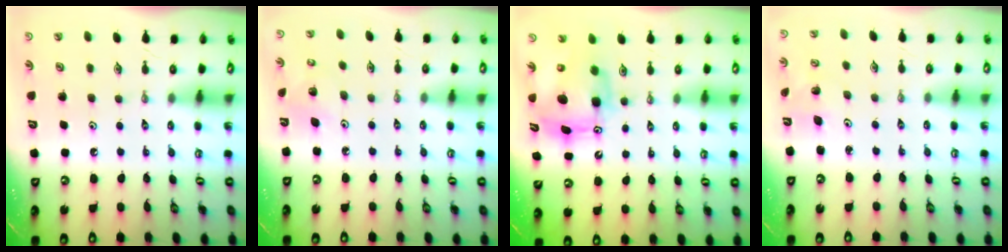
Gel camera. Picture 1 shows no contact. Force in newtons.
{"total": 2.9, "press": 2.9, "slide": 0.2}
{"total": 10.8, "press": 10.8, "slide": 0.9}
{"total": 2.0, "press": 2.0, "slide": 0.1}